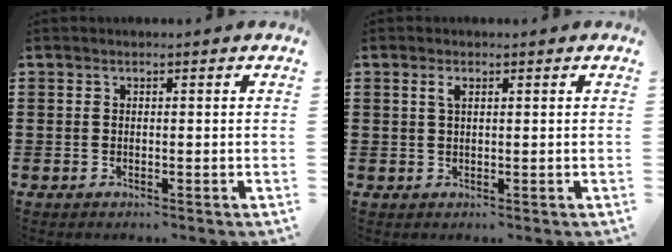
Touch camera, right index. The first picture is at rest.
{"total": 1.6, "force": [0.7, 0.6, 1.3], "torque": [-0.028, 0.005, 0.010]}